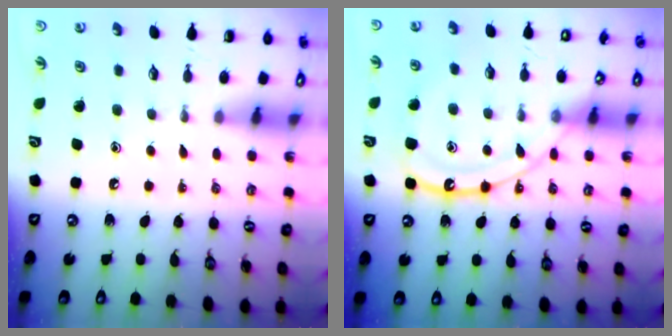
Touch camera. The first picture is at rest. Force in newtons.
{"total": 13.7, "press": 13.6, "slide": 1.2}